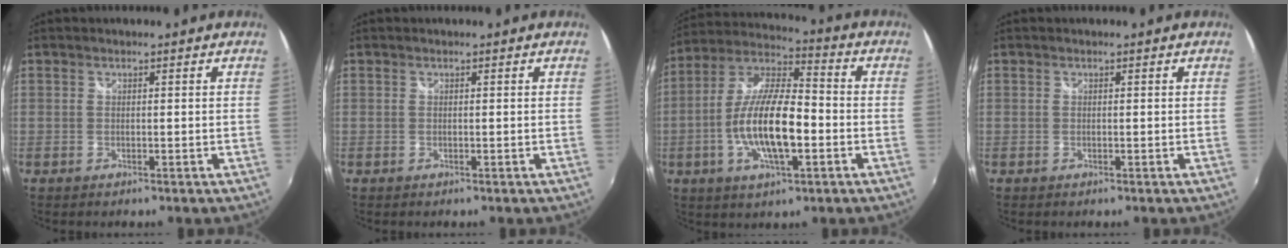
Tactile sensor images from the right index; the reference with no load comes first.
{"total": 0.0}
{"total": 15.5, "force": [-3.7, 5.1, 14.1], "torque": [-0.279, -0.002, -0.071]}
{"total": 0.0}